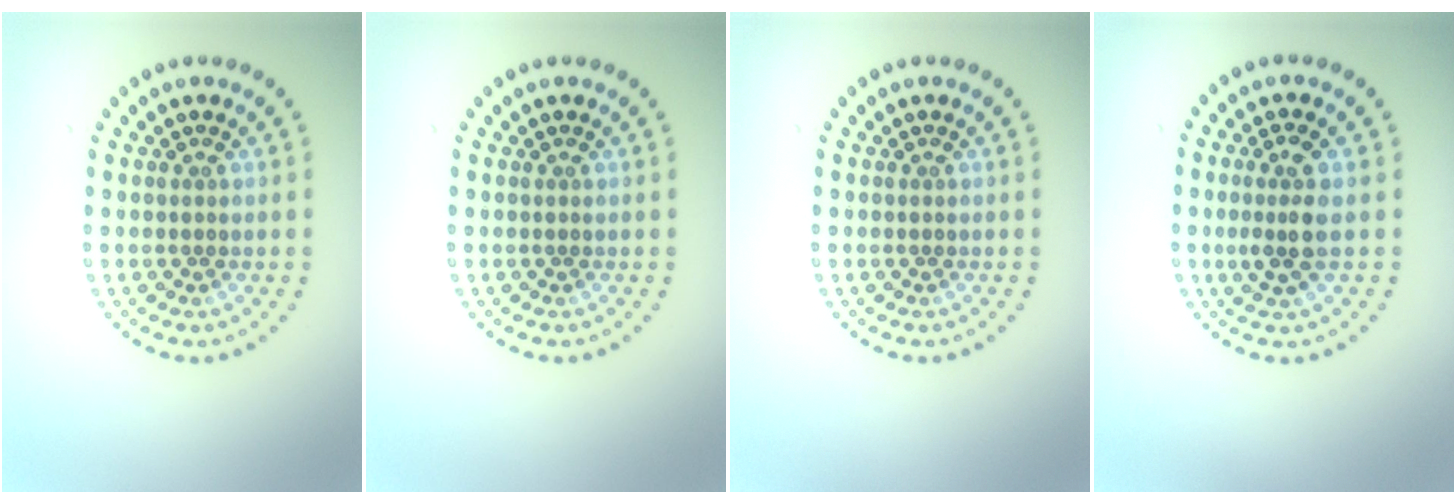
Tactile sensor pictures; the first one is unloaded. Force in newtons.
{"total": 0.0}
{"total": 0.0}
{"total": 2.6, "press": 2.4, "slide": 1.1}